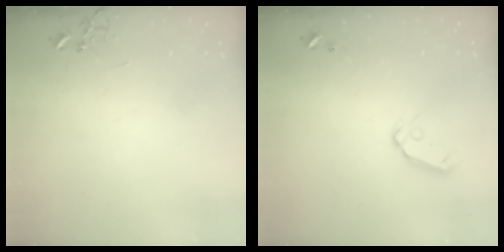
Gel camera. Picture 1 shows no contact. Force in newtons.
{"total": 8.0, "press": 8.0, "slide": 1.0}